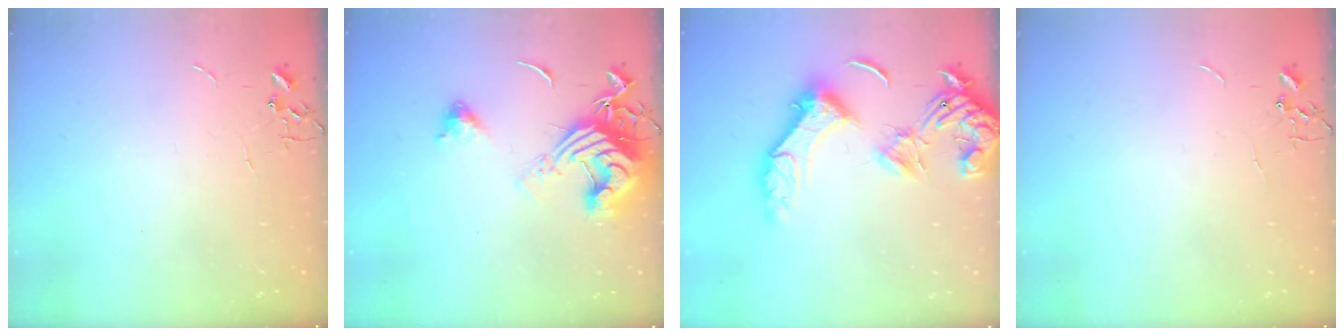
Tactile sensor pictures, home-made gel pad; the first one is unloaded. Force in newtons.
{"total": 15.0, "press": 14.8, "slide": 1.8}
{"total": 17.5, "press": 17.4, "slide": 2.4}
{"total": 0.0}